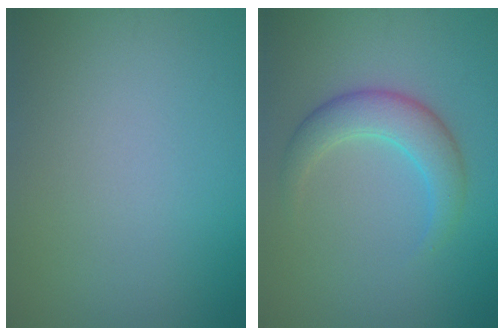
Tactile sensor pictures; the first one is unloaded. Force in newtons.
{"total": 3.6, "press": 3.6, "slide": 0.2}